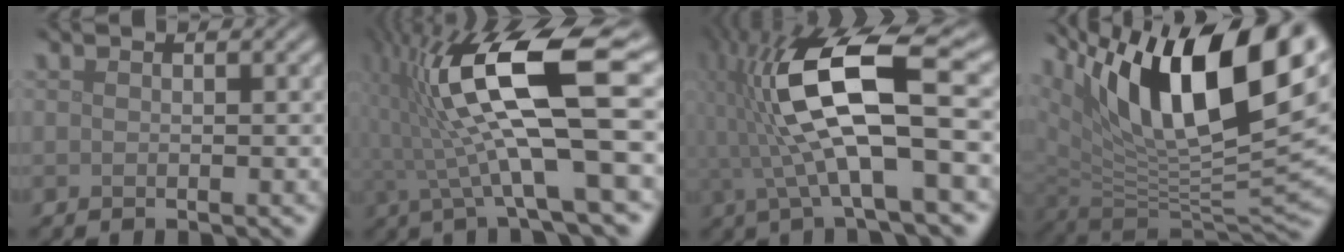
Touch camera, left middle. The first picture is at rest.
{"total": 12.8, "force": [1.3, 3.1, 12.3], "torque": [-0.230, 0.012, 0.025]}
{"total": 12.5, "force": [0.1, 3.7, 12.0], "torque": [-0.236, 0.016, -0.002]}
{"total": 16.9, "force": [8.0, 7.2, 13.0], "torque": [-0.224, 0.014, 0.138]}